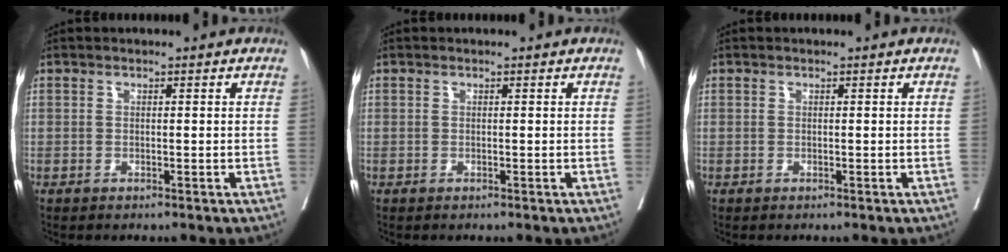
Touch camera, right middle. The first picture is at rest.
{"total": 0.0}
{"total": 0.0}